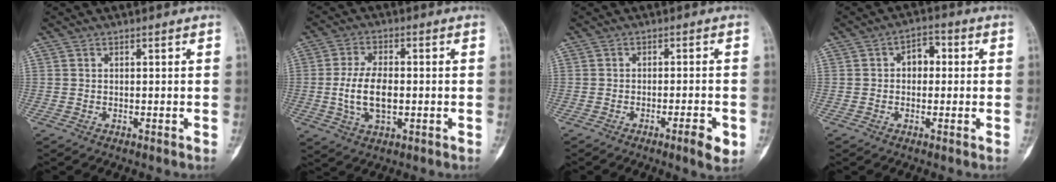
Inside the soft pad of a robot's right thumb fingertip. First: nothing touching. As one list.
[{"total": 8.9, "force": [-0.9, 4.7, 7.5], "torque": [-0.139, 0.005, -0.016]}, {"total": 4.5, "force": [-2.0, 0.8, 4.0], "torque": [-0.060, 0.004, -0.029]}, {"total": 4.6, "force": [0.4, 3.3, 3.2], "torque": [-0.028, 0.017, -0.004]}]